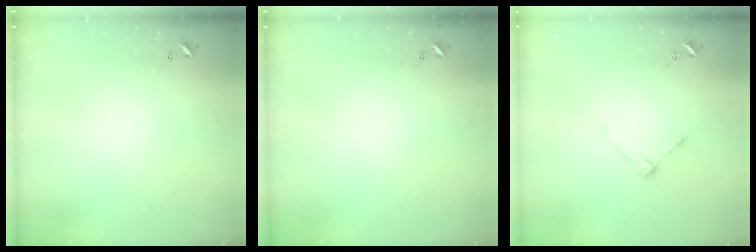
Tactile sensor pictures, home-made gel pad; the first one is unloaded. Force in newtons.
{"total": 0.0}
{"total": 6.9, "press": 6.9, "slide": 0.3}